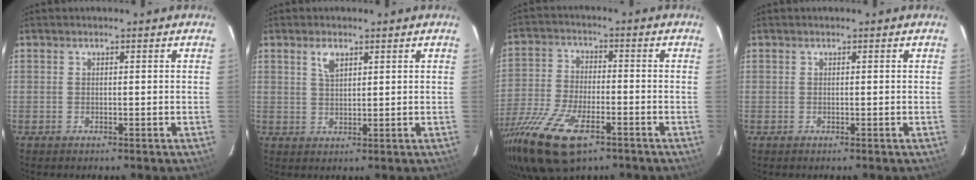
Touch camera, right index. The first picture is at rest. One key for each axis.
{"total": 3.1, "fx": 1.7, "fy": 1.5, "fz": 2.1, "tx": -0.040, "ty": 0.004, "tz": 0.034}
{"total": 19.7, "fx": -11.8, "fy": 8.3, "fz": 13.5, "tx": -0.302, "ty": -0.058, "tz": -0.215}
{"total": 0.0}